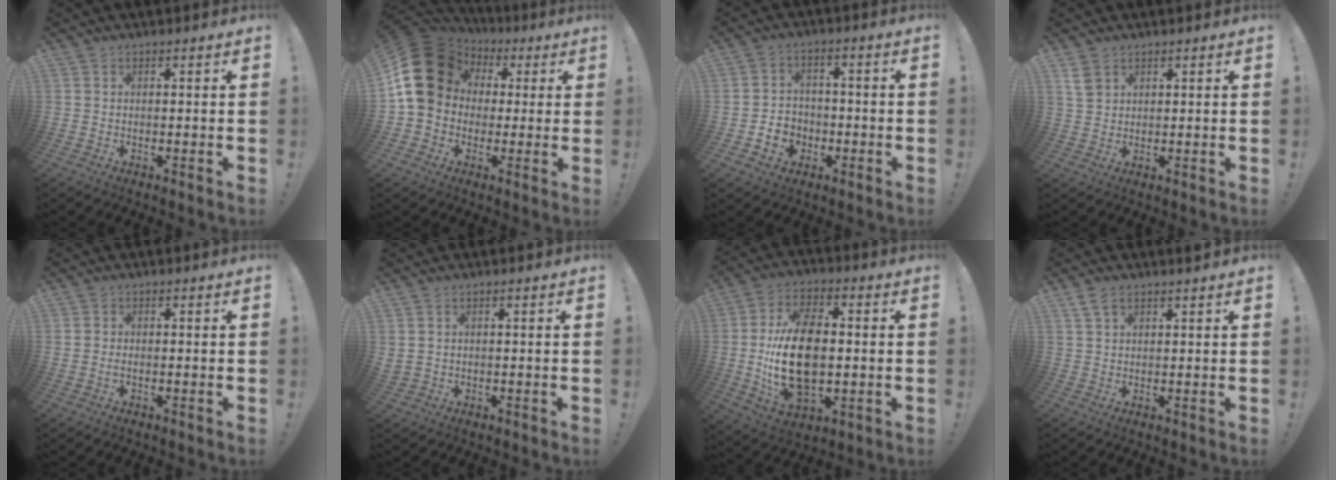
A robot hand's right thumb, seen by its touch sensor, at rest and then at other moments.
{"total": 18.6, "force": [3.3, 15.1, 10.3], "torque": [-0.182, 0.000, 0.078]}
{"total": 6.9, "force": [-2.4, 6.1, 2.0], "torque": [-0.032, 0.019, -0.040]}
{"total": 4.2, "force": [2.7, 2.6, 1.9], "torque": [-0.026, -0.013, 0.051]}
{"total": 0.8, "force": [-0.3, 0.6, 0.4], "torque": [-0.007, 0.002, -0.006]}
{"total": 1.8, "force": [1.0, 1.2, 0.9], "torque": [-0.013, -0.004, 0.019]}
{"total": 20.3, "force": [-1.0, 12.6, 15.9], "torque": [-0.303, 0.003, -0.012]}
{"total": 3.6, "force": [2.5, 1.1, 2.3], "torque": [-0.043, -0.007, 0.047]}